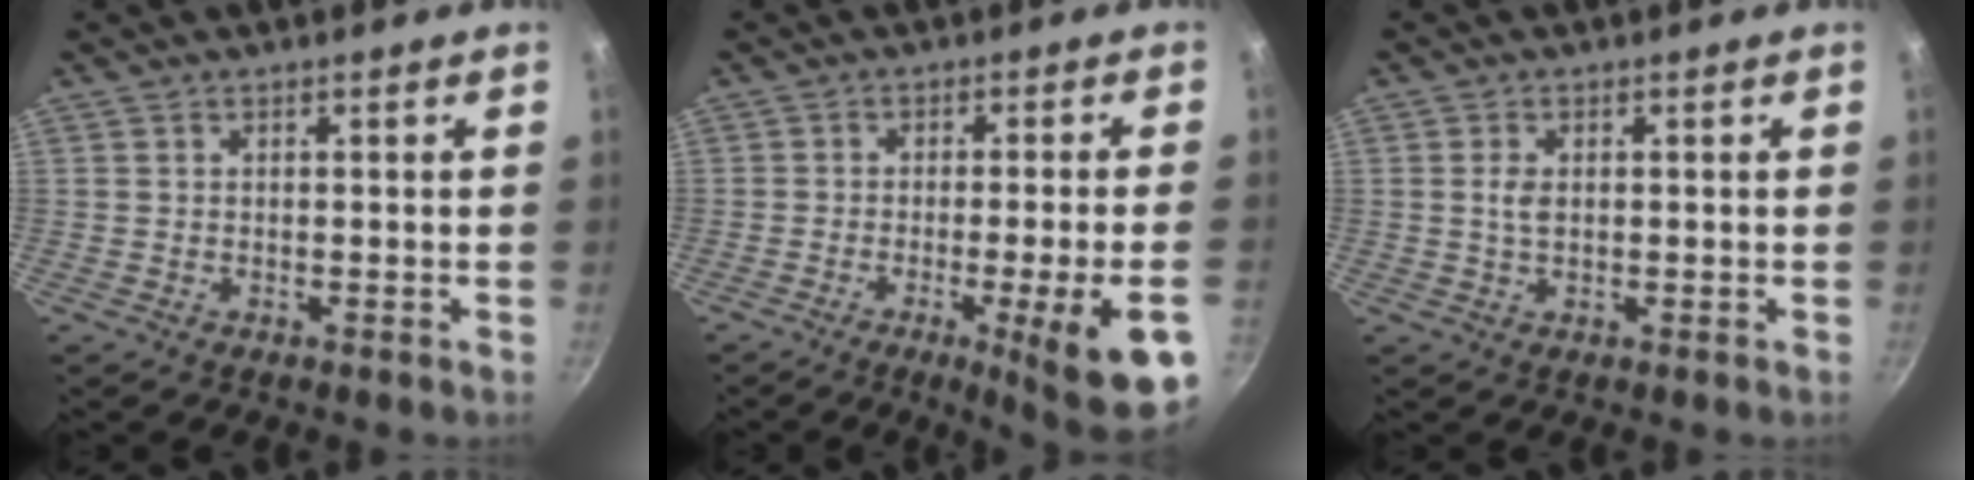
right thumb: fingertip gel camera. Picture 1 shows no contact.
{"total": 13.2, "force": [-4.8, 1.4, 12.3], "torque": [-0.160, 0.013, -0.061]}
{"total": 2.5, "force": [0.3, 1.6, 2.0], "torque": [-0.034, 0.000, 0.005]}